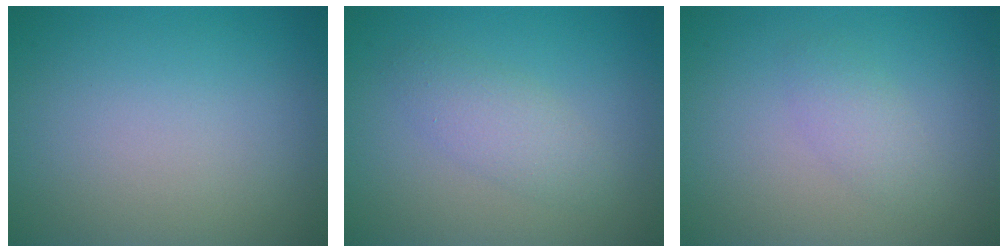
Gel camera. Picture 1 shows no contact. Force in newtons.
{"total": 2.4, "press": 2.4, "slide": 0.0}
{"total": 1.6, "press": 1.6, "slide": 0.1}